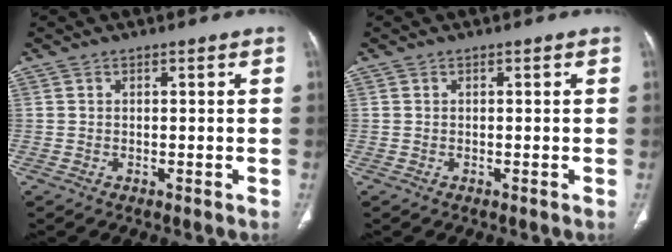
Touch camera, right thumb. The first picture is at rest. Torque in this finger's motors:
{"motor_torque": [0.13, 0.56, 0.19, -0.21, 0.02]}